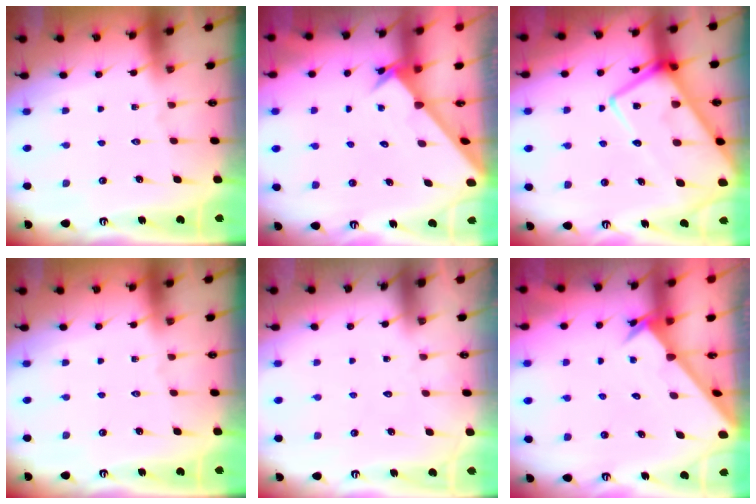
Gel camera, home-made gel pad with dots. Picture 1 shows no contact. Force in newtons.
{"total": 2.7, "press": 2.6, "slide": 0.2}
{"total": 17.4, "press": 17.3, "slide": 2.0}
{"total": 0.0}
{"total": 1.5, "press": 1.5, "slide": 0.2}
{"total": 2.4, "press": 2.4, "slide": 0.2}